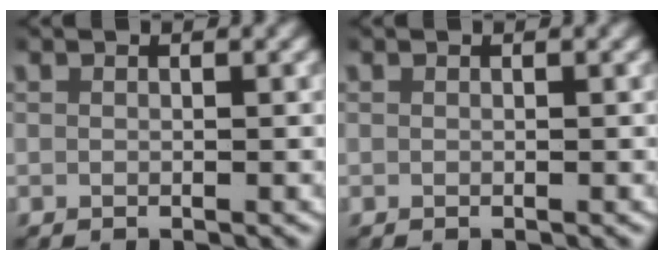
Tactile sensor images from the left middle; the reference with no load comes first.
{"total": 0.0}